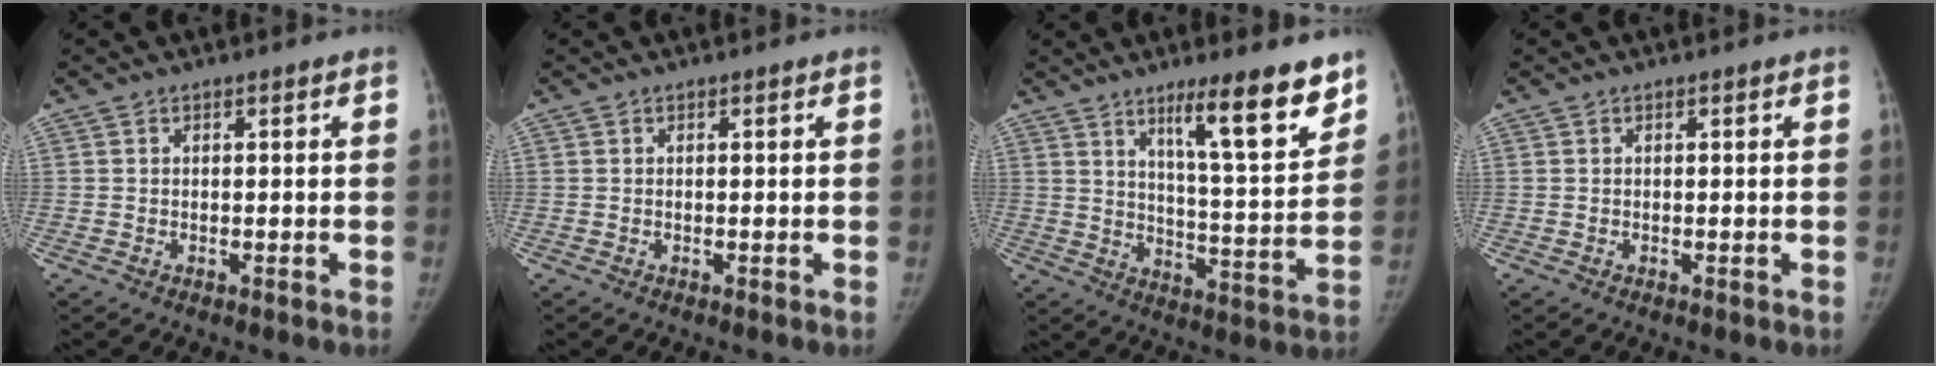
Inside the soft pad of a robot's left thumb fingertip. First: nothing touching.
{"total": 0.0}
{"total": 15.3, "force": [10.1, 2.4, 11.2], "torque": [-0.142, -0.071, 0.161]}
{"total": 0.0}